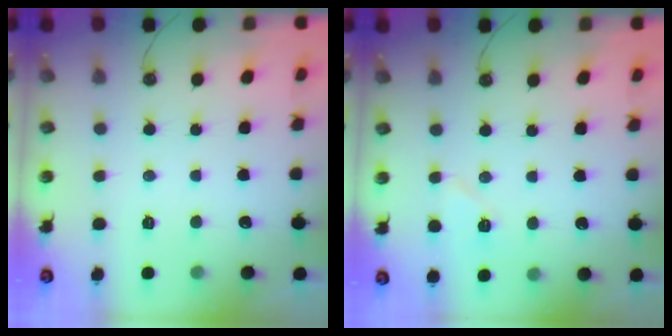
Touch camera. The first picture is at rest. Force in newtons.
{"total": 5.5, "press": 5.5, "slide": 0.8}